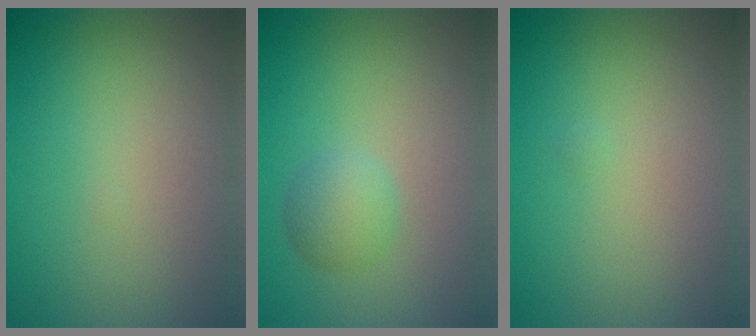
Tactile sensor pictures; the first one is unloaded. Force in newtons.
{"total": 2.5, "press": 2.5, "slide": 0.1}
{"total": 0.0}